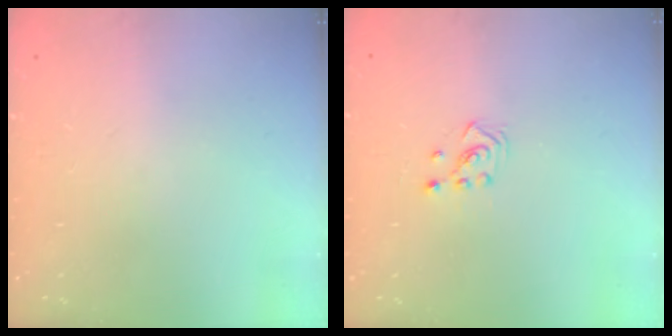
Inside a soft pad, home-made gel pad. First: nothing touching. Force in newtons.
{"total": 2.5, "press": 2.4, "slide": 0.8}